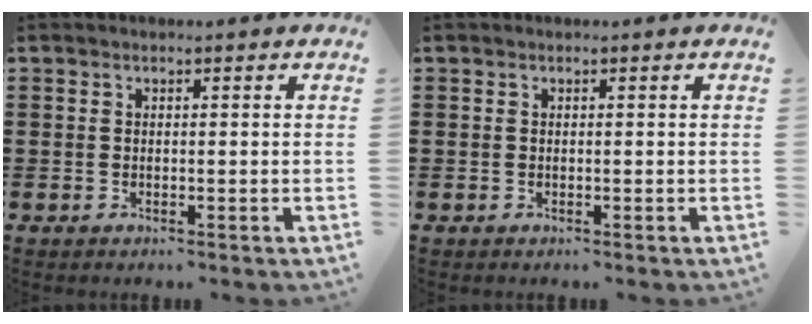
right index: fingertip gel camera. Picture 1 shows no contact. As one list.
[{"total": 0.0}]